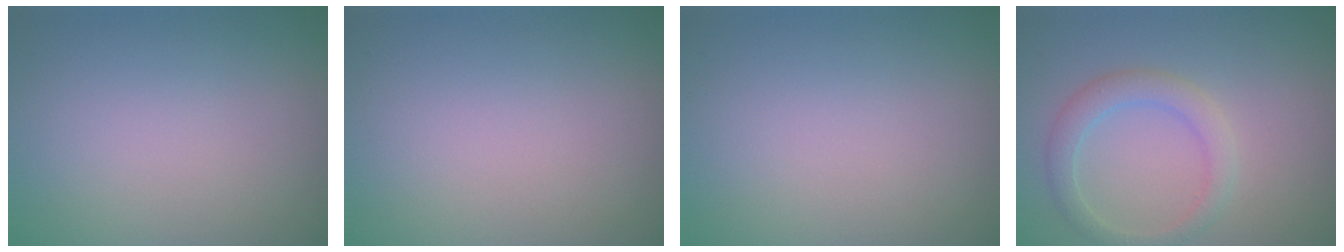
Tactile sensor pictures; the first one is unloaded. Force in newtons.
{"total": 0.0}
{"total": 0.0}
{"total": 2.7, "press": 2.7, "slide": 0.2}